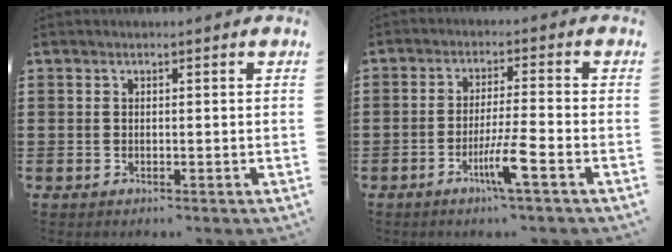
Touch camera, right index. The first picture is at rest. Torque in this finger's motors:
{"motor_torque": [2.14, 0.00, 0.46, 0.16]}